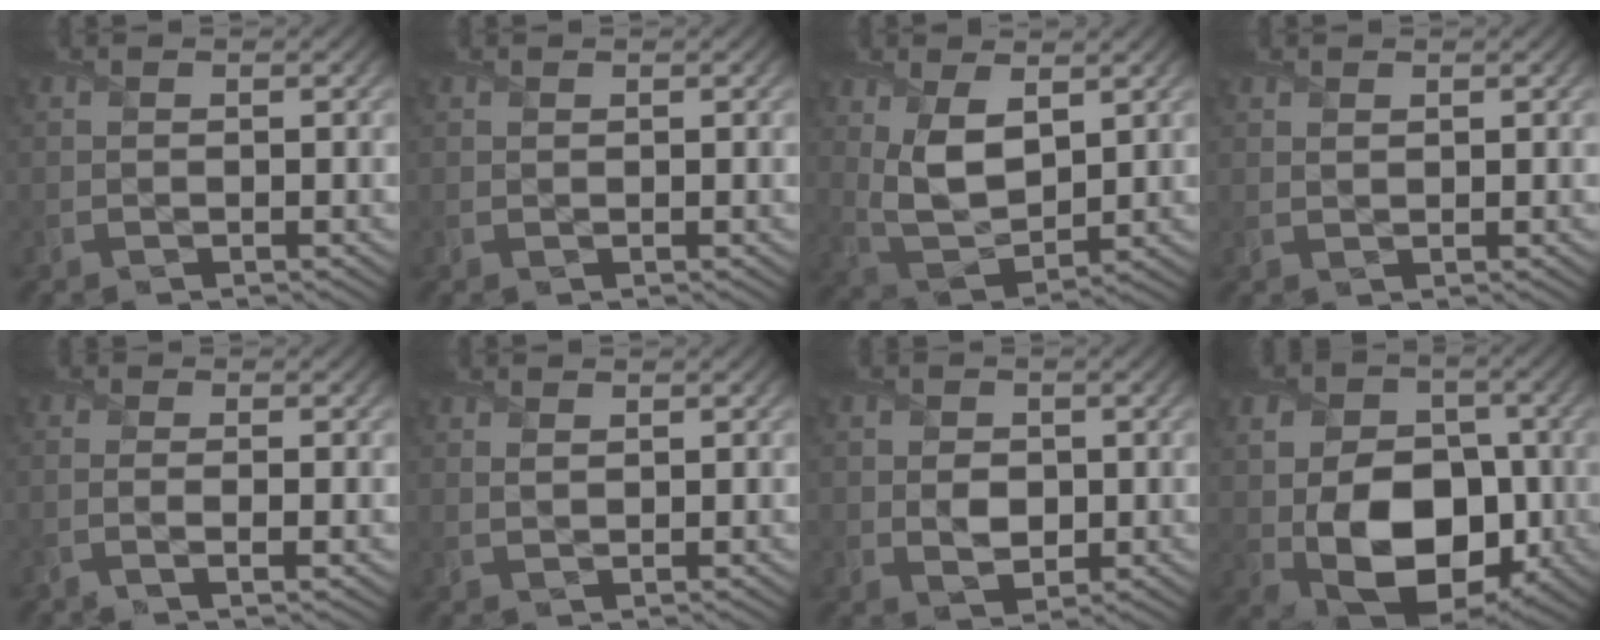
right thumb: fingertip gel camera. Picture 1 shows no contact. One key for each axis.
{"total": 0.0}
{"total": 8.0, "fx": 2.6, "fy": 4.3, "fz": 6.2, "tx": -0.144, "ty": -0.005, "tz": 0.054}
{"total": 0.7, "fx": 0.6, "fy": 0.2, "fz": 0.2, "tx": -0.008, "ty": -0.001, "tz": 0.015}
{"total": 1.9, "fx": -0.5, "fy": 0.4, "fz": 1.8, "tx": -0.032, "ty": 0.003, "tz": -0.014}
{"total": 0.9, "fx": 0.7, "fy": 0.4, "fz": 0.4, "tx": -0.016, "ty": -0.002, "tz": 0.019}
{"total": 3.6, "fx": 0.1, "fy": 2.8, "fz": 2.2, "tx": -0.046, "ty": -0.006, "tz": -0.003}
{"total": 14.7, "fx": -2.1, "fy": 10.3, "fz": 10.2, "tx": -0.166, "ty": -0.019, "tz": -0.035}